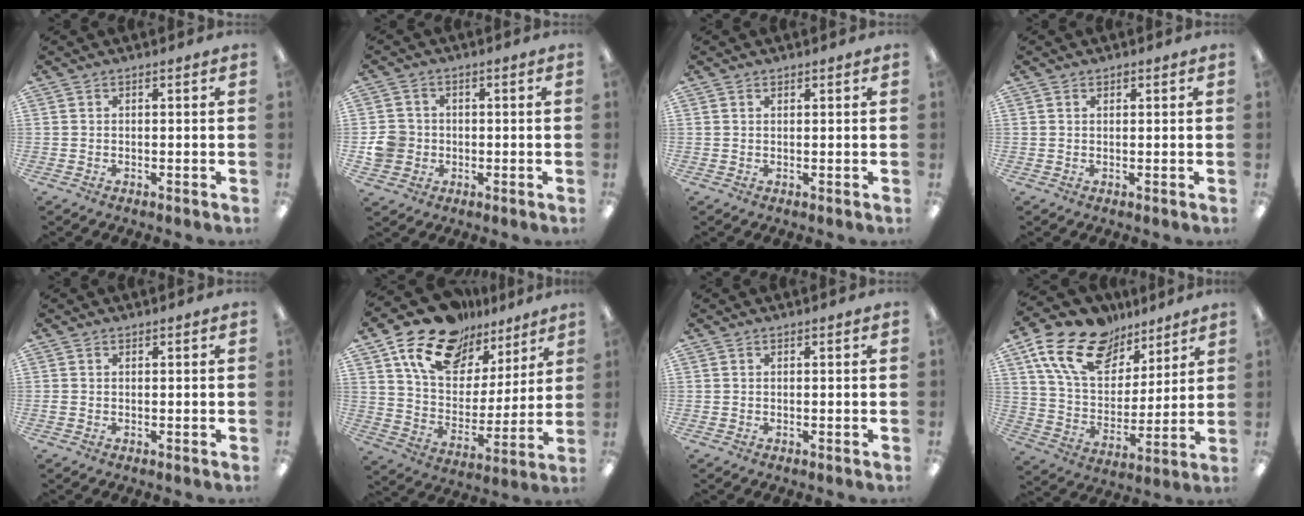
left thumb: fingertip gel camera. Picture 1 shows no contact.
{"total": 5.3, "force": [-0.7, 5.0, 1.7], "torque": [-0.033, 0.012, -0.012]}
{"total": 0.7, "force": [0.5, 0.4, 0.3], "torque": [-0.006, 0.002, 0.010]}
{"total": 0.9, "force": [0.6, 0.5, 0.4], "torque": [-0.009, 0.002, 0.010]}
{"total": 0.7, "force": [0.0, 0.5, 0.4], "torque": [-0.007, 0.003, -0.001]}
{"total": 16.4, "force": [12.0, 9.3, 6.3], "torque": [-0.132, -0.073, 0.220]}
{"total": 0.0}
{"total": 18.9, "force": [12.3, 10.8, 9.5], "torque": [-0.187, -0.054, 0.228]}